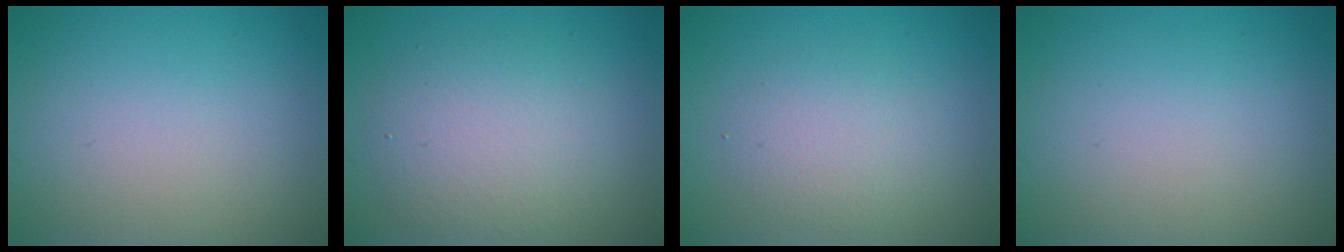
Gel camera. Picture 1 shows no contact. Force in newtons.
{"total": 4.7, "press": 4.6, "slide": 0.4}
{"total": 2.5, "press": 2.5, "slide": 0.2}
{"total": 0.0}